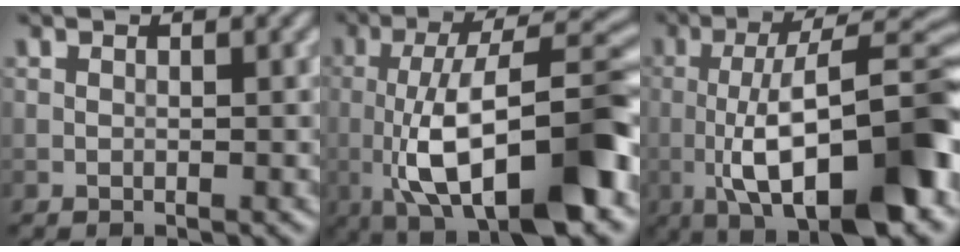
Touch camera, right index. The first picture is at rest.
{"total": 11.9, "force": [-2.9, 3.8, 10.9], "torque": [-0.167, -0.001, -0.050]}
{"total": 13.4, "force": [-3.5, 4.0, 12.3], "torque": [-0.179, 0.009, -0.054]}